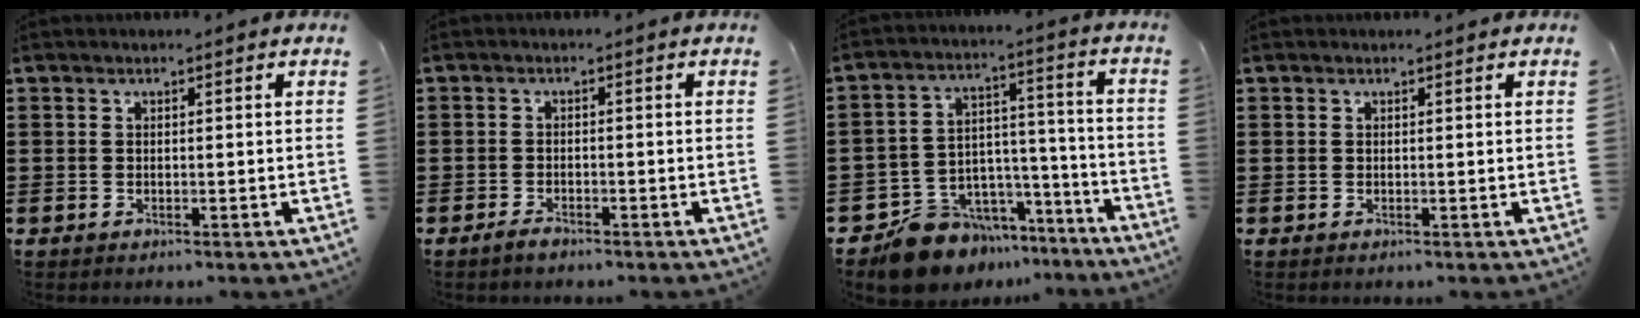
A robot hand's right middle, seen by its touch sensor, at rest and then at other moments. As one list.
[{"total": 1.2, "force": [-1.1, 0.4, 0.5], "torque": [-0.012, -0.002, -0.021]}, {"total": 10.1, "force": [-9.0, 4.5, 0.5], "torque": [-0.014, 0.034, -0.169]}, {"total": 0.0}]